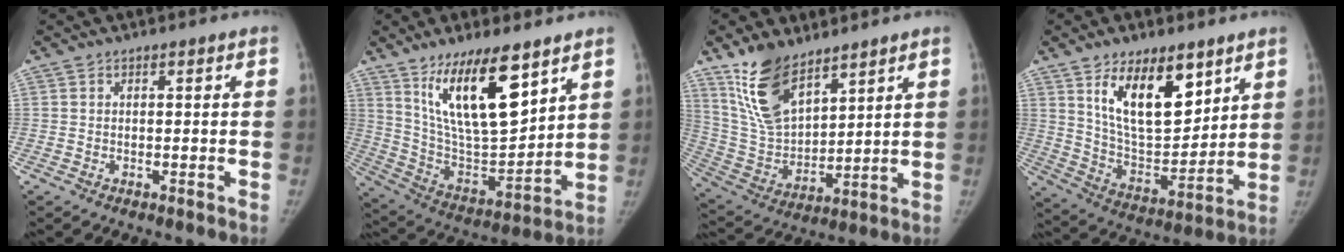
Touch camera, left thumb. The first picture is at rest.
{"total": 19.4, "force": [10.8, 6.7, 14.7], "torque": [-0.225, -0.060, 0.210]}
{"total": 14.9, "force": [10.0, 6.9, 8.6], "torque": [-0.130, -0.054, 0.211]}
{"total": 17.0, "force": [9.0, 8.3, 11.8], "torque": [-0.150, -0.054, 0.170]}